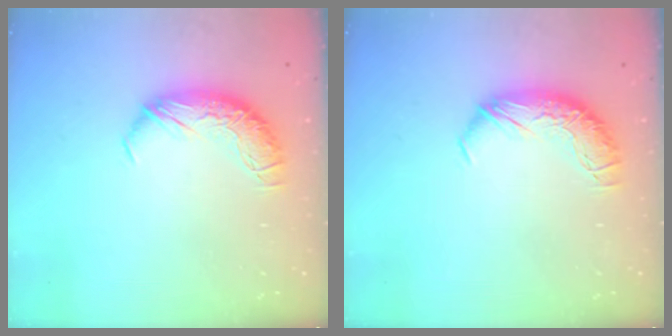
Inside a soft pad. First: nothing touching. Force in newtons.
{"total": 0.0}